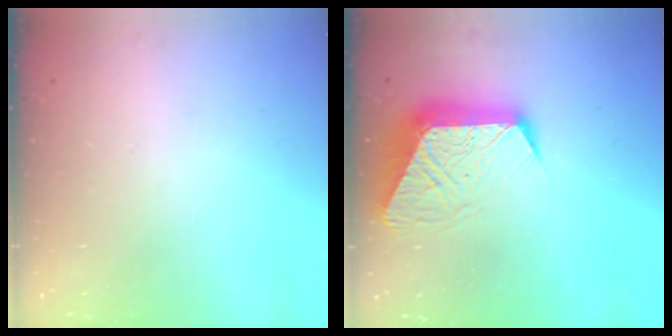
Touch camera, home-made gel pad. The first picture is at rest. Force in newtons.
{"total": 12.8, "press": 12.7, "slide": 1.0}